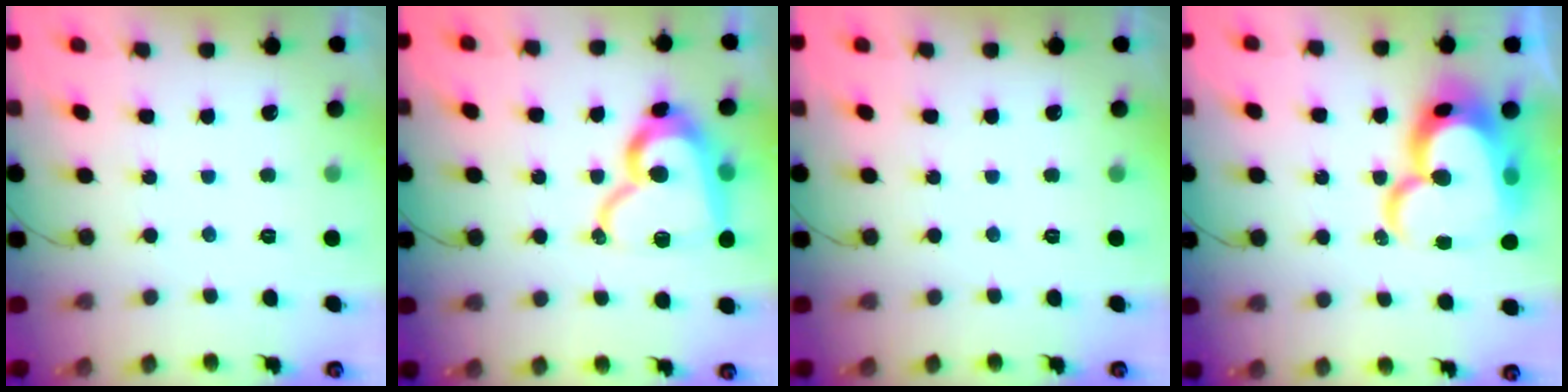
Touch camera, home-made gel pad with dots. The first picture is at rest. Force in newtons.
{"total": 17.8, "press": 17.7, "slide": 1.7}
{"total": 0.0}
{"total": 24.2, "press": 24.2, "slide": 1.6}